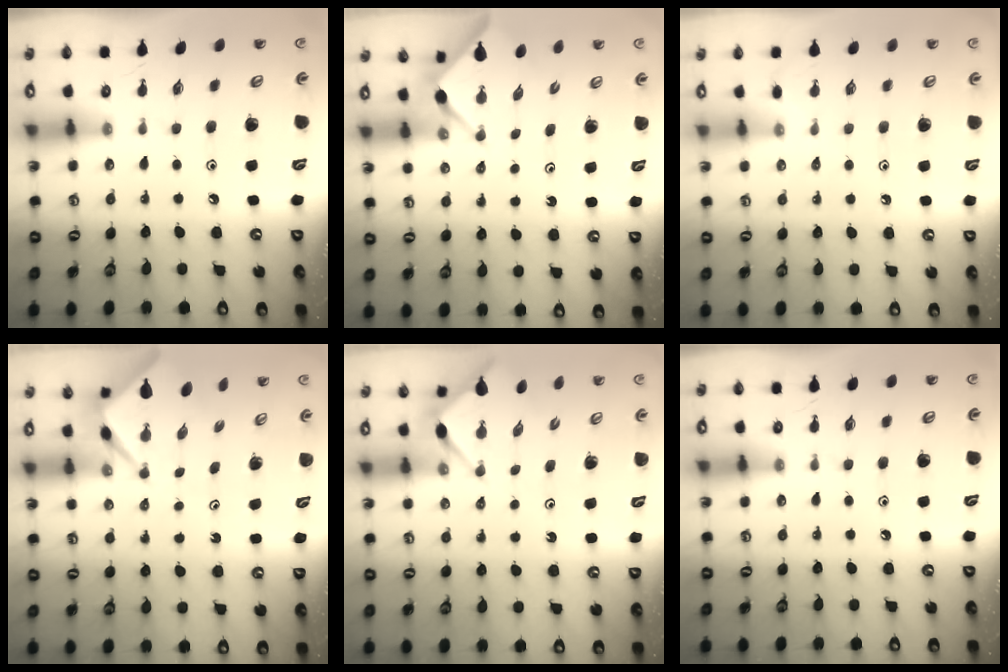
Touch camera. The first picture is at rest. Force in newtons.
{"total": 2.9, "press": 2.9, "slide": 0.4}
{"total": 2.9, "press": 2.9, "slide": 0.6}
{"total": 2.7, "press": 2.7, "slide": 0.1}
{"total": 2.9, "press": 2.9, "slide": 0.1}
{"total": 0.0}